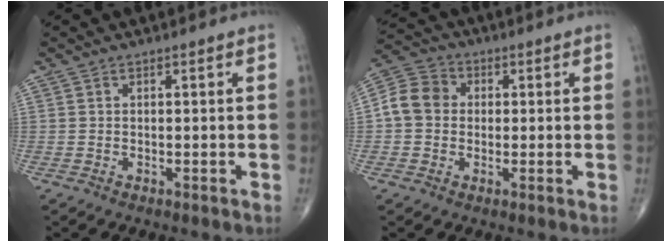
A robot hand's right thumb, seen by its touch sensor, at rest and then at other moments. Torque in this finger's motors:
{"motor_torque": [-0.22, 0.36, 0.20, -0.02, 0.08]}